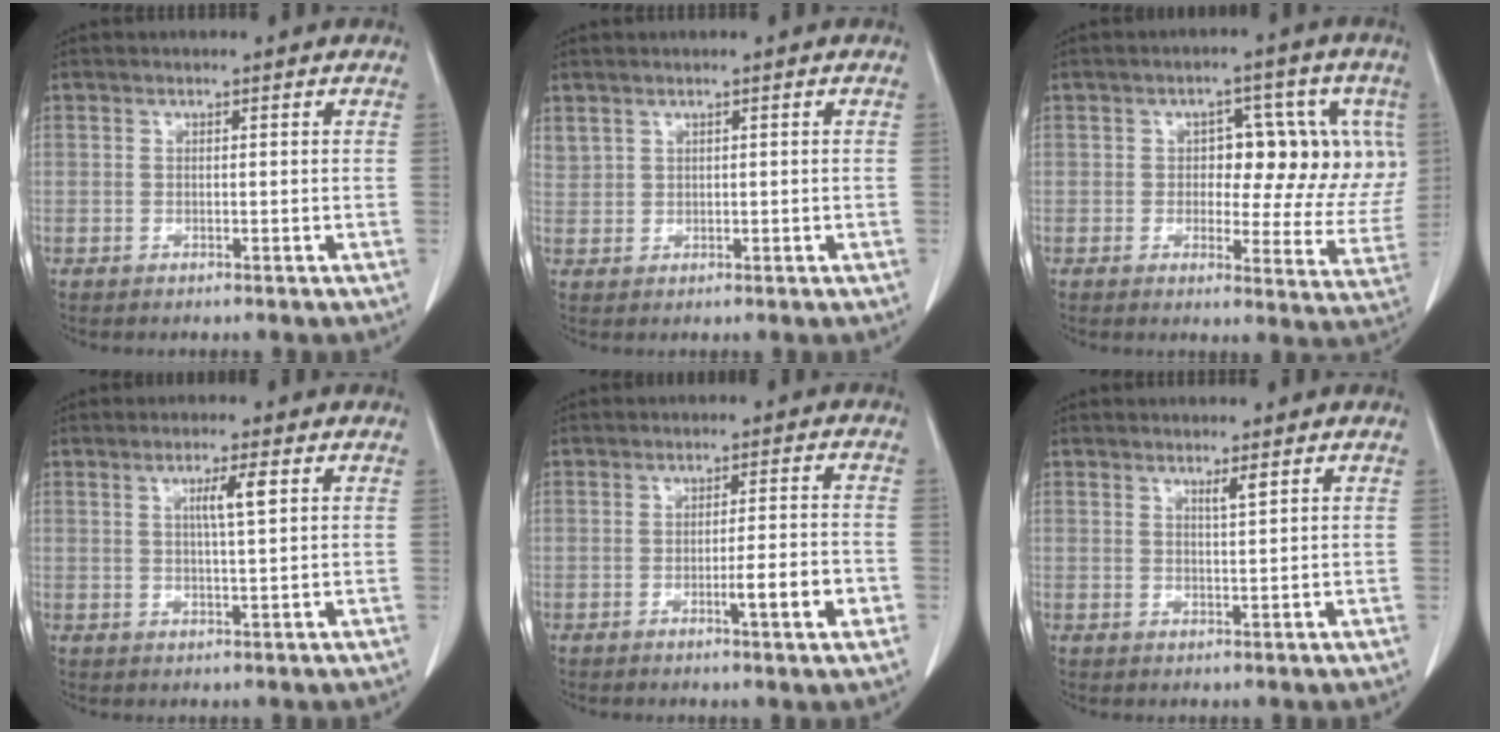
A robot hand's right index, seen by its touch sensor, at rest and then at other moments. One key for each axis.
{"total": 1.8, "fx": 1.3, "fy": 1.1, "fz": 0.6, "tx": -0.019, "ty": 0.014, "tz": 0.038}
{"total": 12.3, "fx": 2.3, "fy": 6.2, "fz": 10.3, "tx": -0.109, "ty": 0.015, "tz": 0.031}
{"total": 3.8, "fx": 1.2, "fy": 0.0, "fz": 3.6, "tx": -0.061, "ty": 0.000, "tz": 0.020}
{"total": 5.7, "fx": -2.1, "fy": 0.2, "fz": 5.3, "tx": -0.074, "ty": -0.002, "tz": -0.029}
{"total": 1.5, "fx": 1.0, "fy": -0.1, "fz": 1.1, "tx": -0.022, "ty": -0.004, "tz": 0.018}